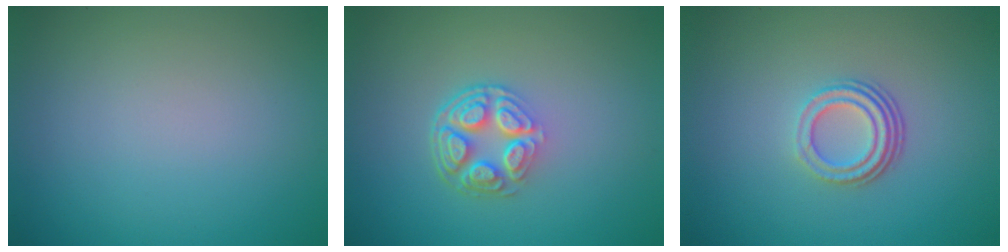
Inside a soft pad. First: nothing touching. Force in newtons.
{"total": 4.5, "press": 3.2, "slide": 3.1}
{"total": 3.0, "press": 2.1, "slide": 2.1}